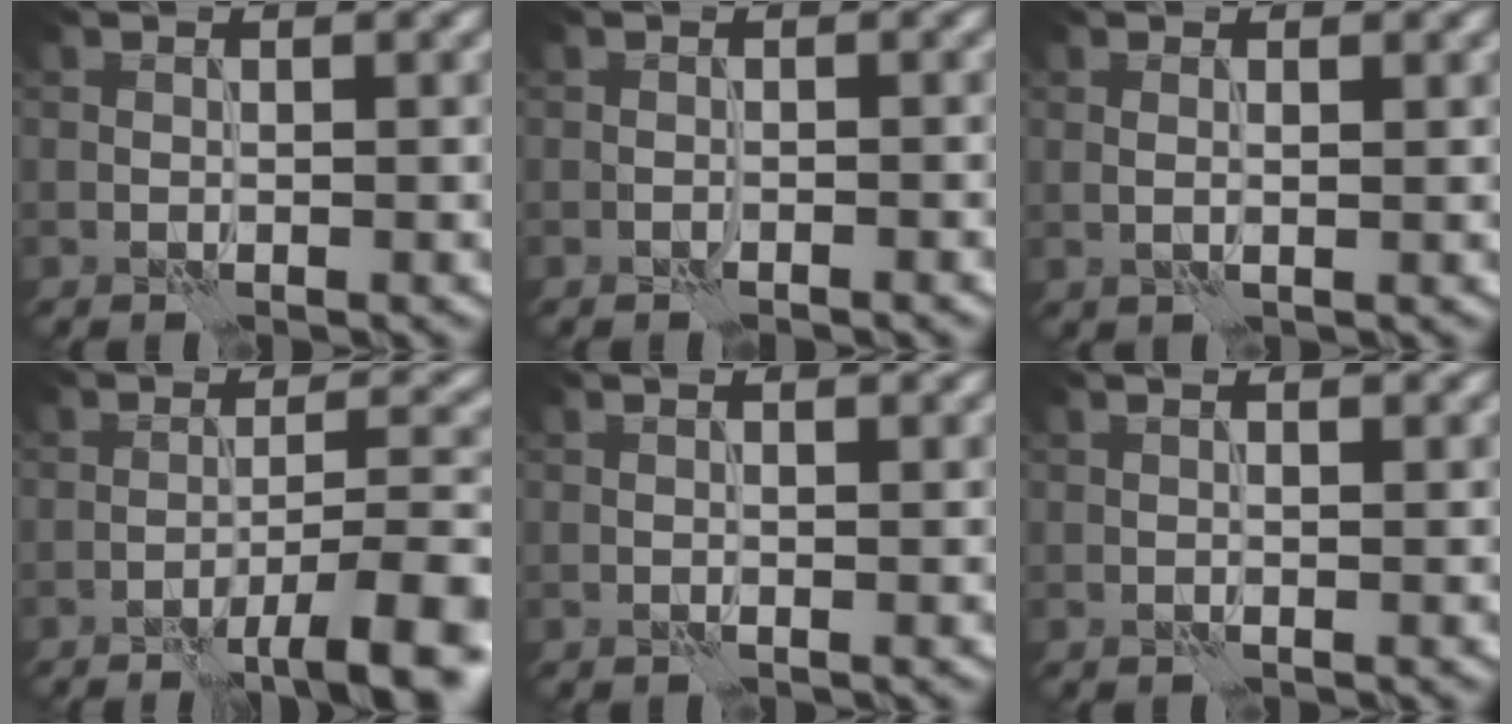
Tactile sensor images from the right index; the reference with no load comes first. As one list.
[{"total": 0.6, "force": [-0.6, 0.0, 0.3], "torque": [-0.003, 0.003, -0.011]}, {"total": 1.7, "force": [0.6, 0.5, 1.5], "torque": [-0.020, -0.003, 0.006]}, {"total": 7.4, "force": [-4.4, 1.3, 5.8], "torque": [-0.077, 0.014, -0.066]}, {"total": 2.2, "force": [1.1, 0.7, 1.8], "torque": [-0.015, 0.003, -0.001]}, {"total": 2.7, "force": [1.3, 0.9, 2.2], "torque": [-0.018, 0.012, -0.001]}]